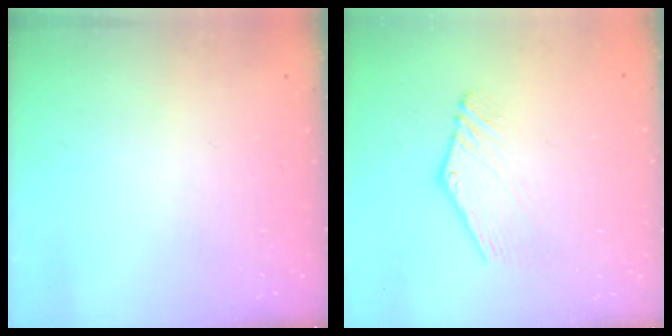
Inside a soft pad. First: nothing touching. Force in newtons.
{"total": 1.5, "press": 1.5, "slide": 0.2}